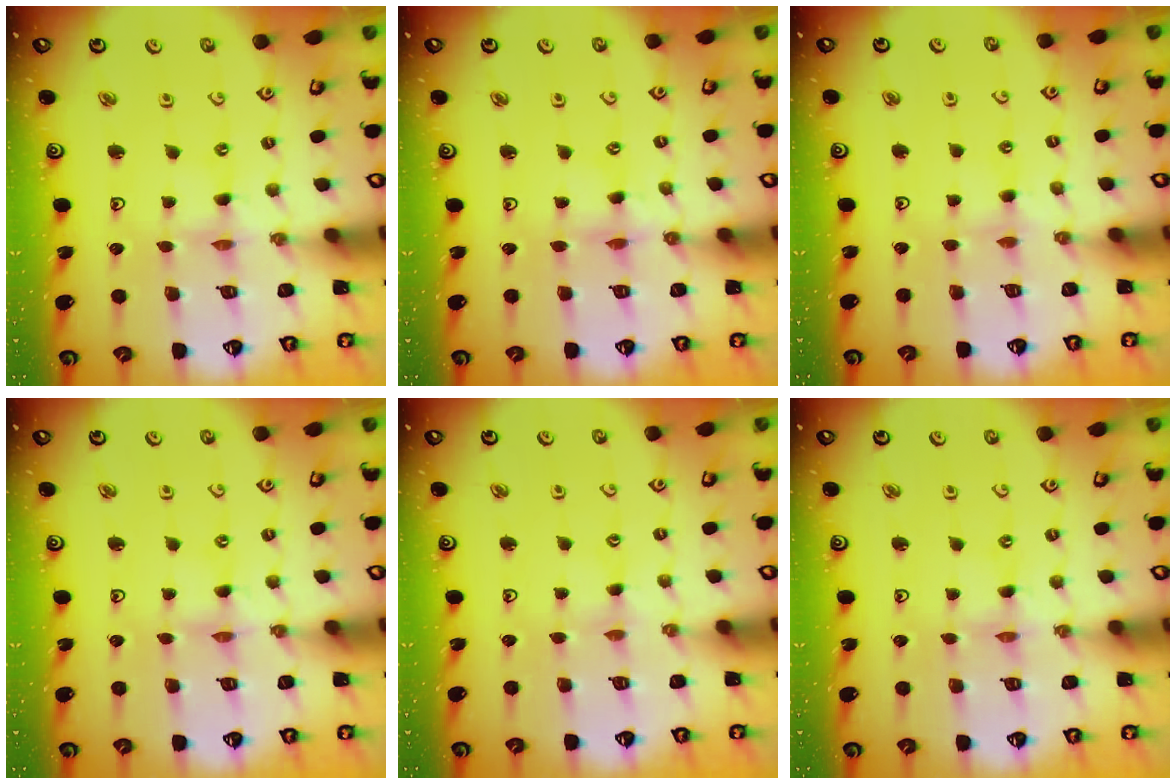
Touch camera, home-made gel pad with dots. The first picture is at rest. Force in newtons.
{"total": 1.1, "press": 1.1, "slide": 0.1}
{"total": 2.3, "press": 2.3, "slide": 0.4}
{"total": 0.0}
{"total": 0.0}
{"total": 0.0}